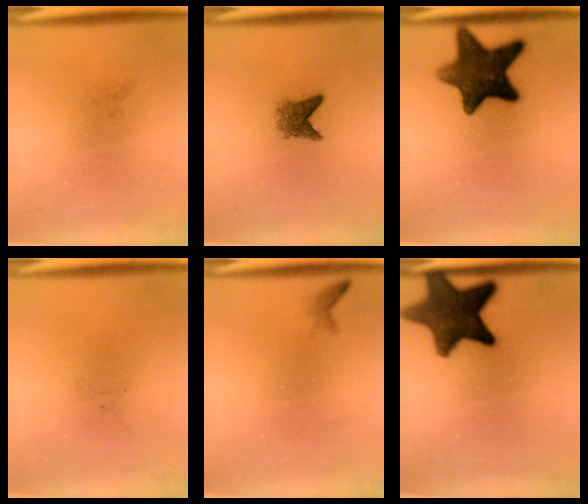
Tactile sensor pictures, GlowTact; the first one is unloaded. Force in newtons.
{"total": 2.6}
{"total": 12.7}
{"total": 0.0}
{"total": 0.7}
{"total": 12.3}